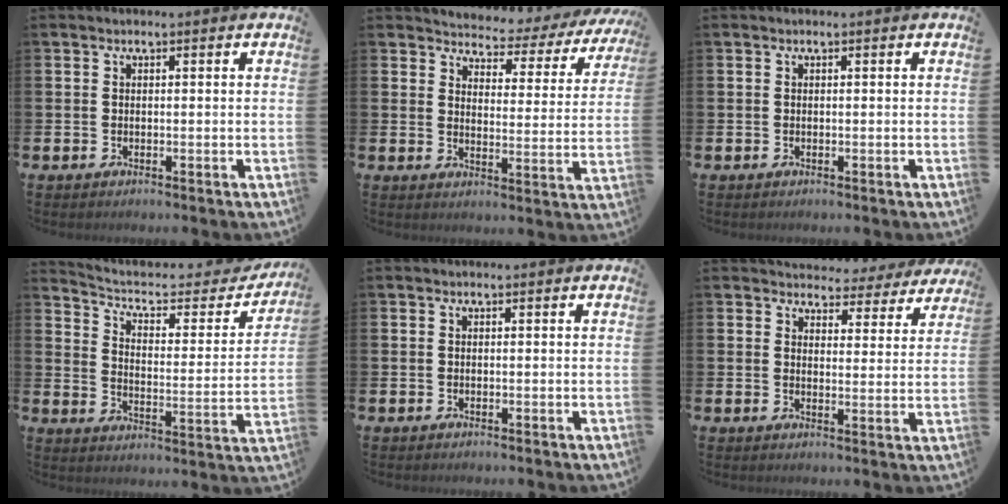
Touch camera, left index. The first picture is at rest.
{"total": 3.5, "force": [3.3, 1.1, 0.3], "torque": [-0.025, -0.039, 0.047]}
{"total": 0.0}
{"total": 5.9, "force": [5.0, 2.3, 2.1], "torque": [-0.070, -0.035, 0.078]}
{"total": 0.0}
{"total": 3.9, "force": [3.6, 1.5, 0.1], "torque": [-0.011, -0.029, 0.059]}